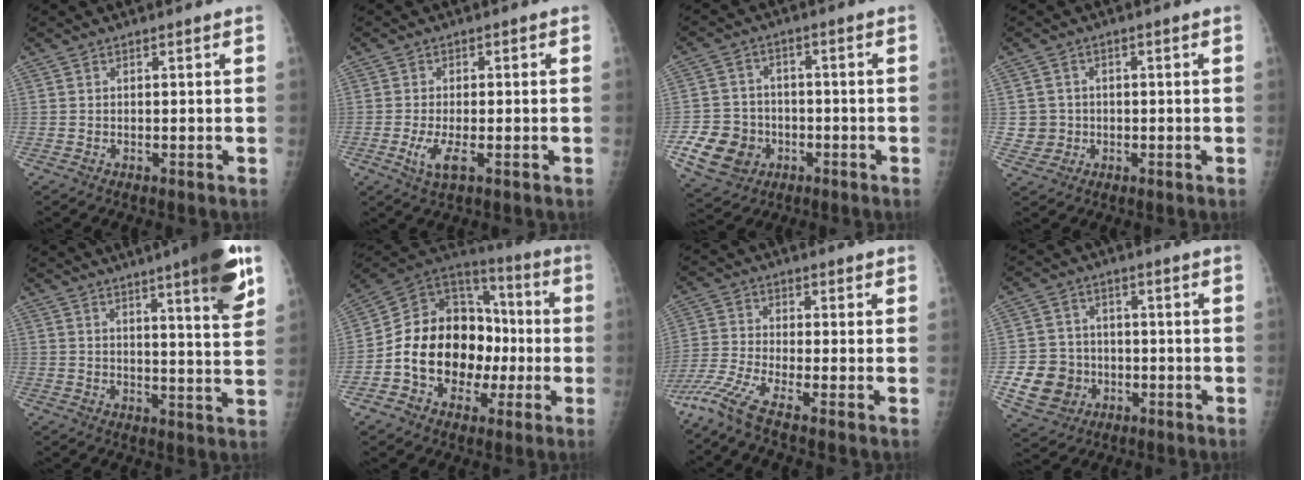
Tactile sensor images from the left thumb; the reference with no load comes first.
{"total": 4.4, "force": [-1.4, 1.4, 3.9], "torque": [-0.088, -0.004, -0.026]}
{"total": 10.7, "force": [-3.8, 9.2, 3.8], "torque": [-0.054, 0.018, -0.054]}
{"total": 3.6, "force": [-0.4, 3.6, -0.1], "torque": [0.022, 0.006, -0.006]}
{"total": 14.3, "force": [8.1, 1.9, 11.6], "torque": [-0.144, -0.034, 0.105]}
{"total": 19.6, "force": [-3.1, 14.7, 12.6], "torque": [-0.165, 0.049, -0.048]}
{"total": 6.7, "force": [-5.1, -0.6, 4.3], "torque": [-0.115, -0.010, -0.115]}
{"total": 9.7, "force": [-2.7, 8.8, 3.2], "torque": [-0.039, 0.014, -0.036]}